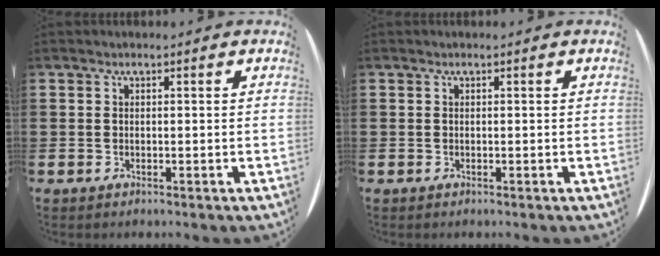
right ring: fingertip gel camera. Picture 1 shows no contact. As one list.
[{"total": 0.0}]